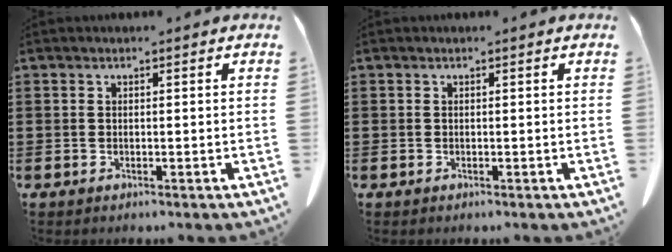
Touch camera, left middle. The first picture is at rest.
{"total": 0.0}